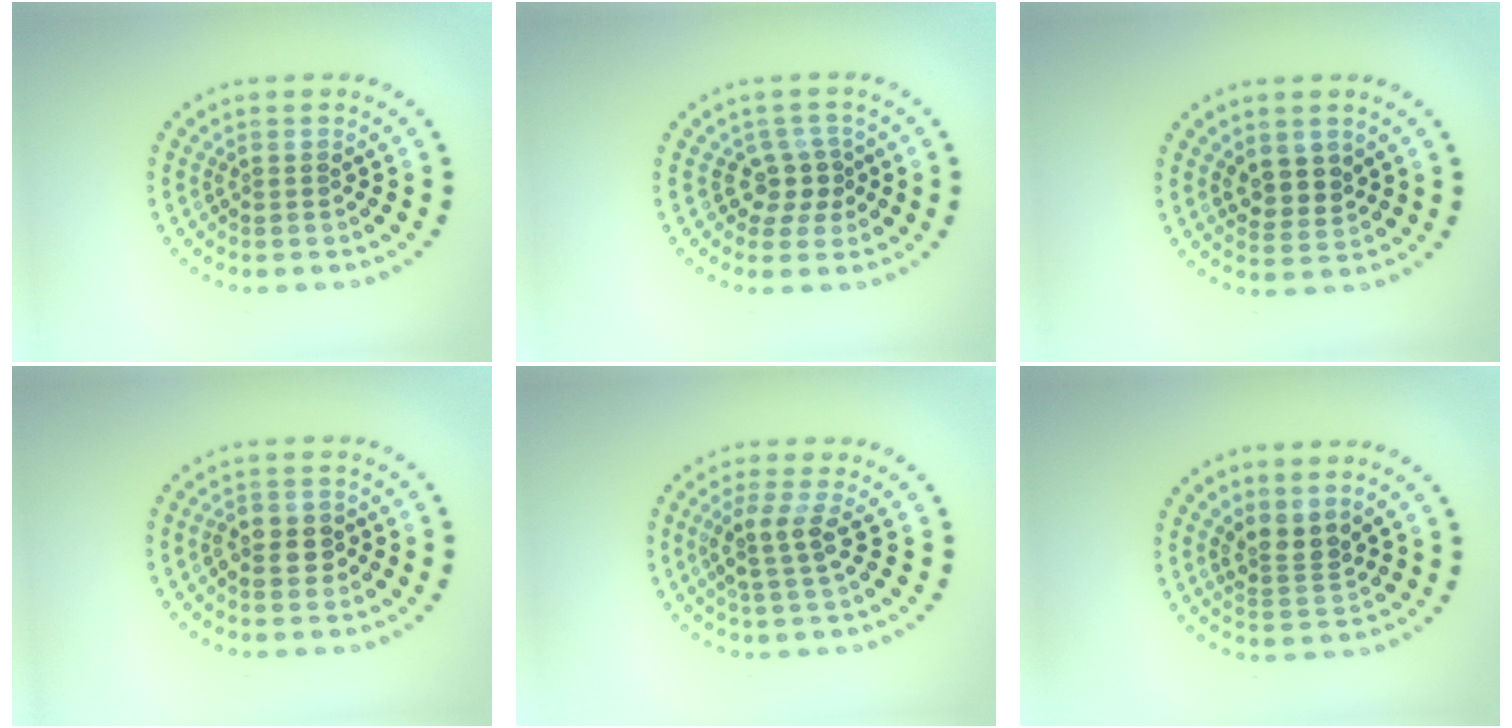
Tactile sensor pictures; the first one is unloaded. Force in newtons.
{"total": 2.4, "press": 1.8, "slide": 1.5}
{"total": 2.5, "press": 2.3, "slide": 1.0}
{"total": 2.6, "press": 2.5, "slide": 0.7}
{"total": 2.6, "press": 2.0, "slide": 1.7}
{"total": 2.6, "press": 2.0, "slide": 1.8}